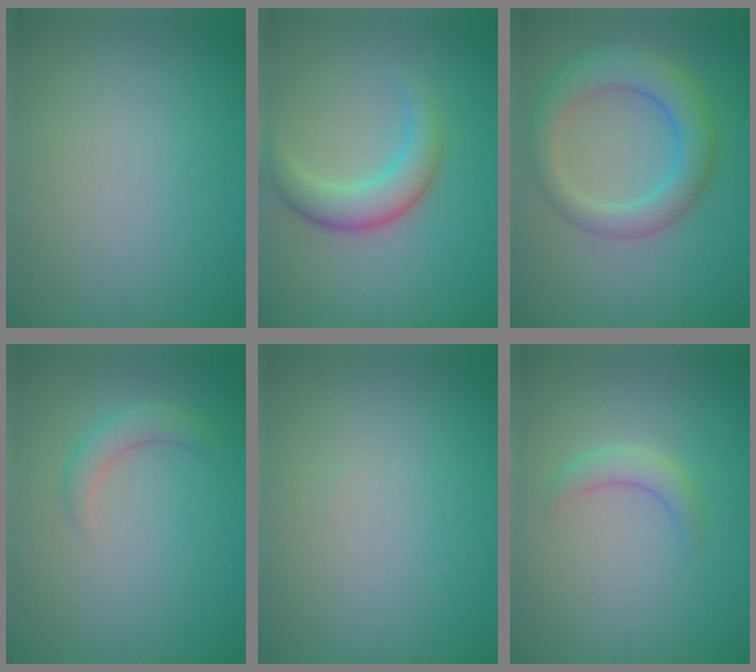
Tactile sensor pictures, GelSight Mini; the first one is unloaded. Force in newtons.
{"total": 3.9, "press": 3.9, "slide": 0.1}
{"total": 5.3, "press": 5.3, "slide": 0.2}
{"total": 2.0, "press": 2.0, "slide": 0.1}
{"total": 0.0}
{"total": 1.9, "press": 1.9, "slide": 0.1}